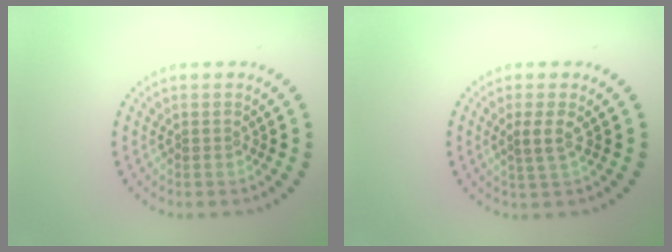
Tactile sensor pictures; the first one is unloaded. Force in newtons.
{"total": 1.9, "press": 1.5, "slide": 1.2}